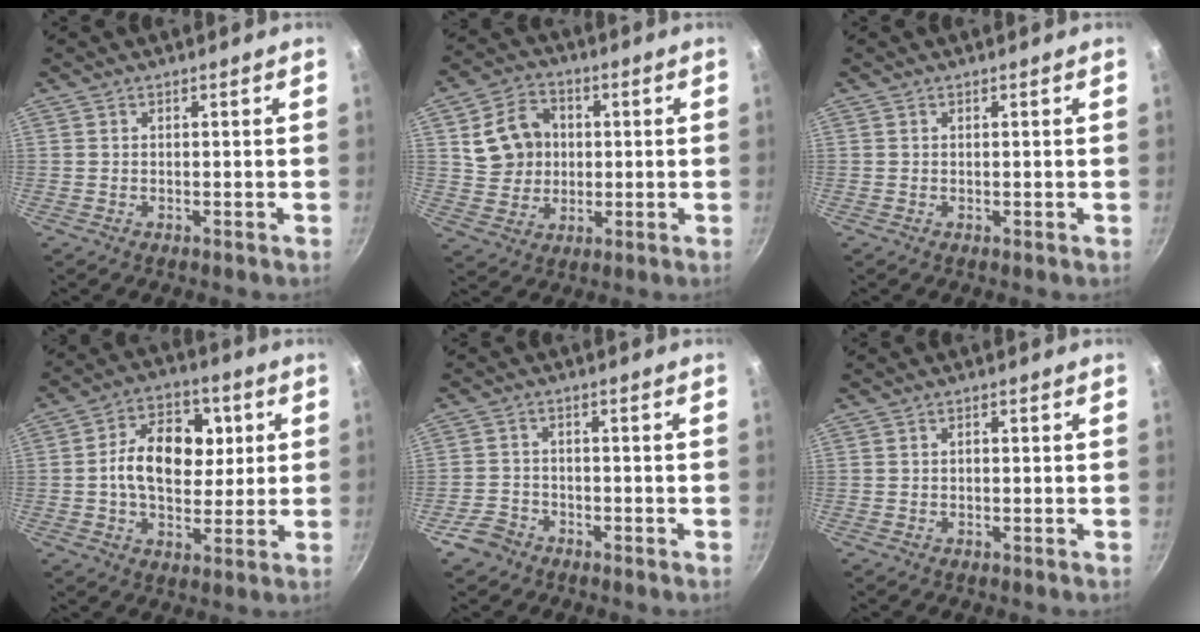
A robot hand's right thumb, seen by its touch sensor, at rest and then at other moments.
{"total": 10.9, "force": [1.8, 9.3, 5.4], "torque": [-0.066, 0.008, 0.034]}
{"total": 0.0}
{"total": 14.5, "force": [1.6, 9.7, 10.7], "torque": [-0.141, 0.013, 0.021]}
{"total": 4.1, "force": [-2.8, 2.8, 0.9], "torque": [-0.009, 0.017, -0.054]}
{"total": 0.9, "force": [0.0, 0.6, 0.7], "torque": [-0.007, 0.002, -0.002]}